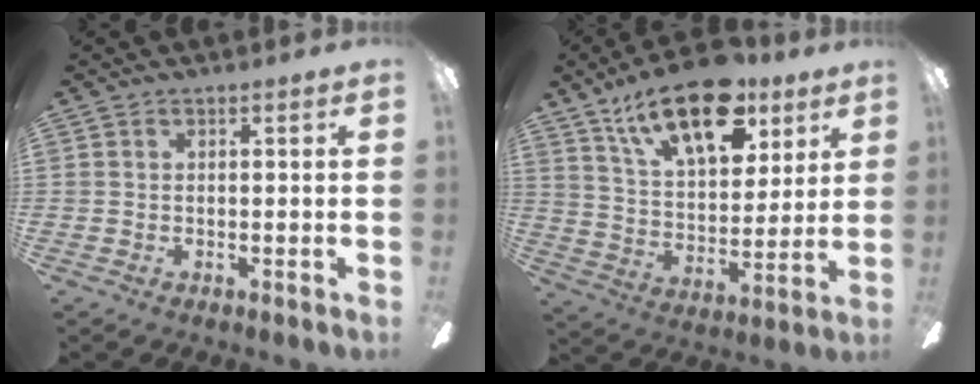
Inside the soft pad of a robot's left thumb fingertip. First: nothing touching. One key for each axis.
{"total": 20.8, "fx": 12.8, "fy": 9.9, "fz": 13.1, "tx": -0.208, "ty": -0.058, "tz": 0.221}